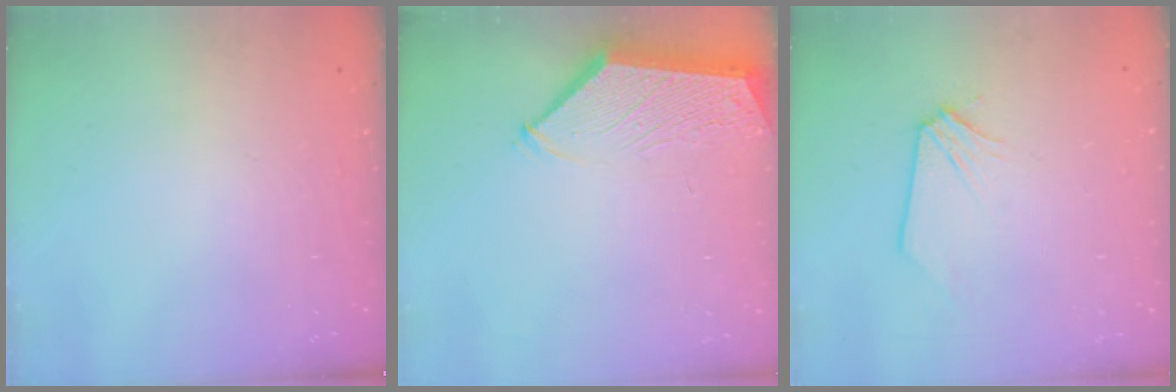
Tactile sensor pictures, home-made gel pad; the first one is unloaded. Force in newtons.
{"total": 3.3, "press": 3.2, "slide": 0.4}
{"total": 0.0}